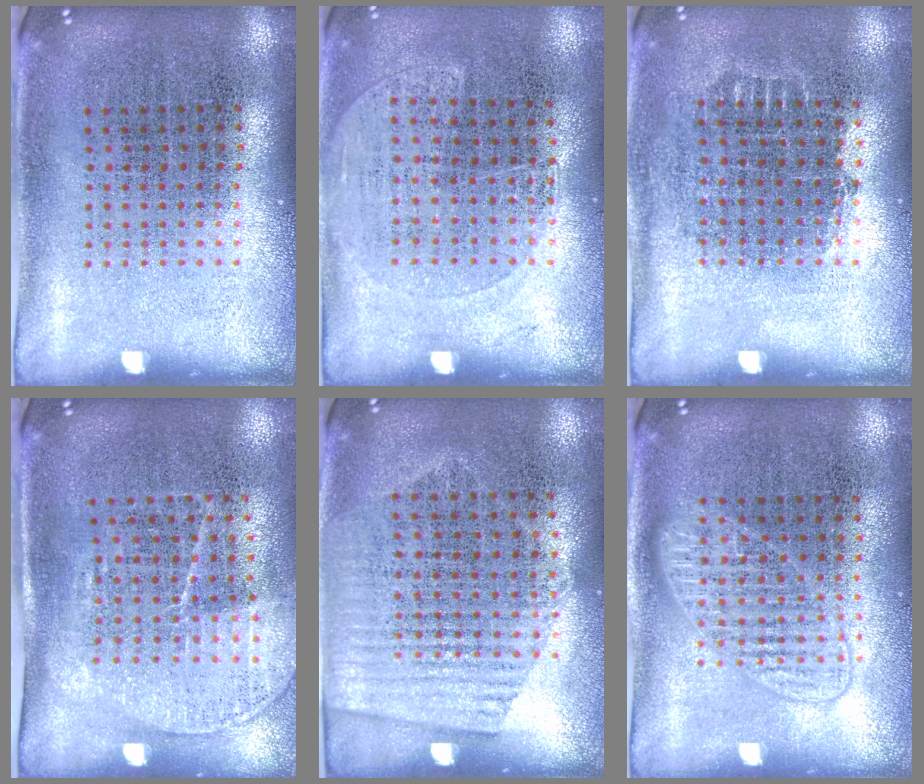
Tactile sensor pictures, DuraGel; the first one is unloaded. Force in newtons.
{"total": 1.2, "press": 1.0, "slide": 0.7}
{"total": 0.7, "press": 0.6, "slide": 0.3}
{"total": 1.6, "press": 1.4, "slide": 0.9}
{"total": 1.5, "press": 1.2, "slide": 0.8}
{"total": 1.4, "press": 1.3, "slide": 0.4}